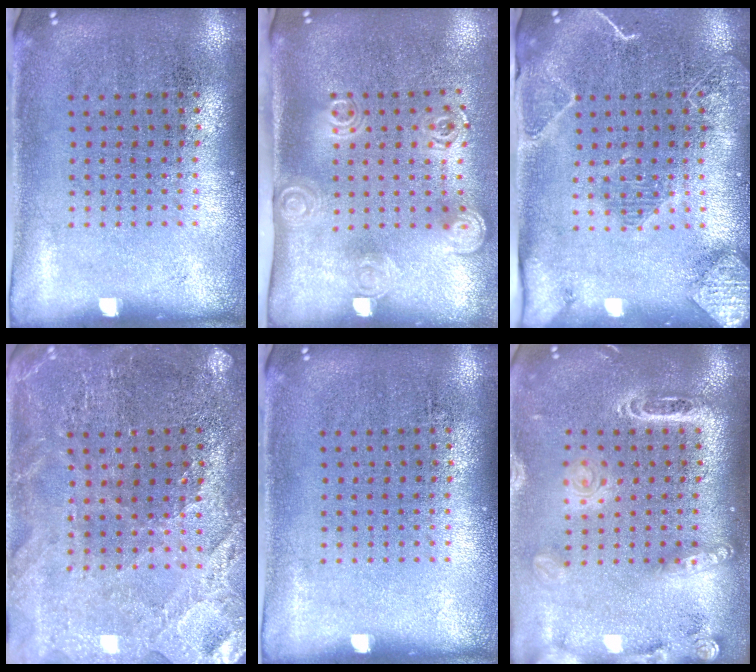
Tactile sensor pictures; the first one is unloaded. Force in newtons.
{"total": 2.0, "press": 1.4, "slide": 1.5}
{"total": 2.1, "press": 2.0, "slide": 0.5}
{"total": 1.7, "press": 1.7, "slide": 0.2}
{"total": 0.0}
{"total": 2.3, "press": 1.9, "slide": 1.3}